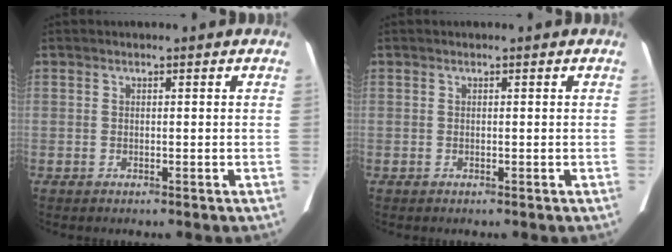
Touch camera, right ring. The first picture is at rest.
{"total": 0.0}